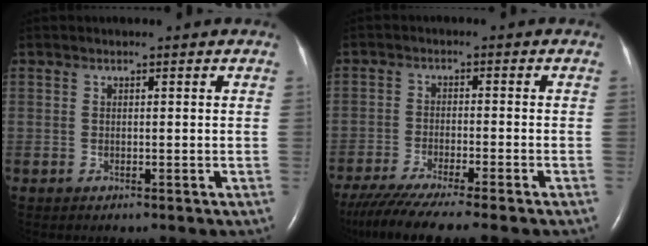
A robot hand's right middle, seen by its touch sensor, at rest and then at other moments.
{"total": 11.4, "force": [-9.5, -0.4, 6.2], "torque": [-0.090, -0.032, -0.151]}